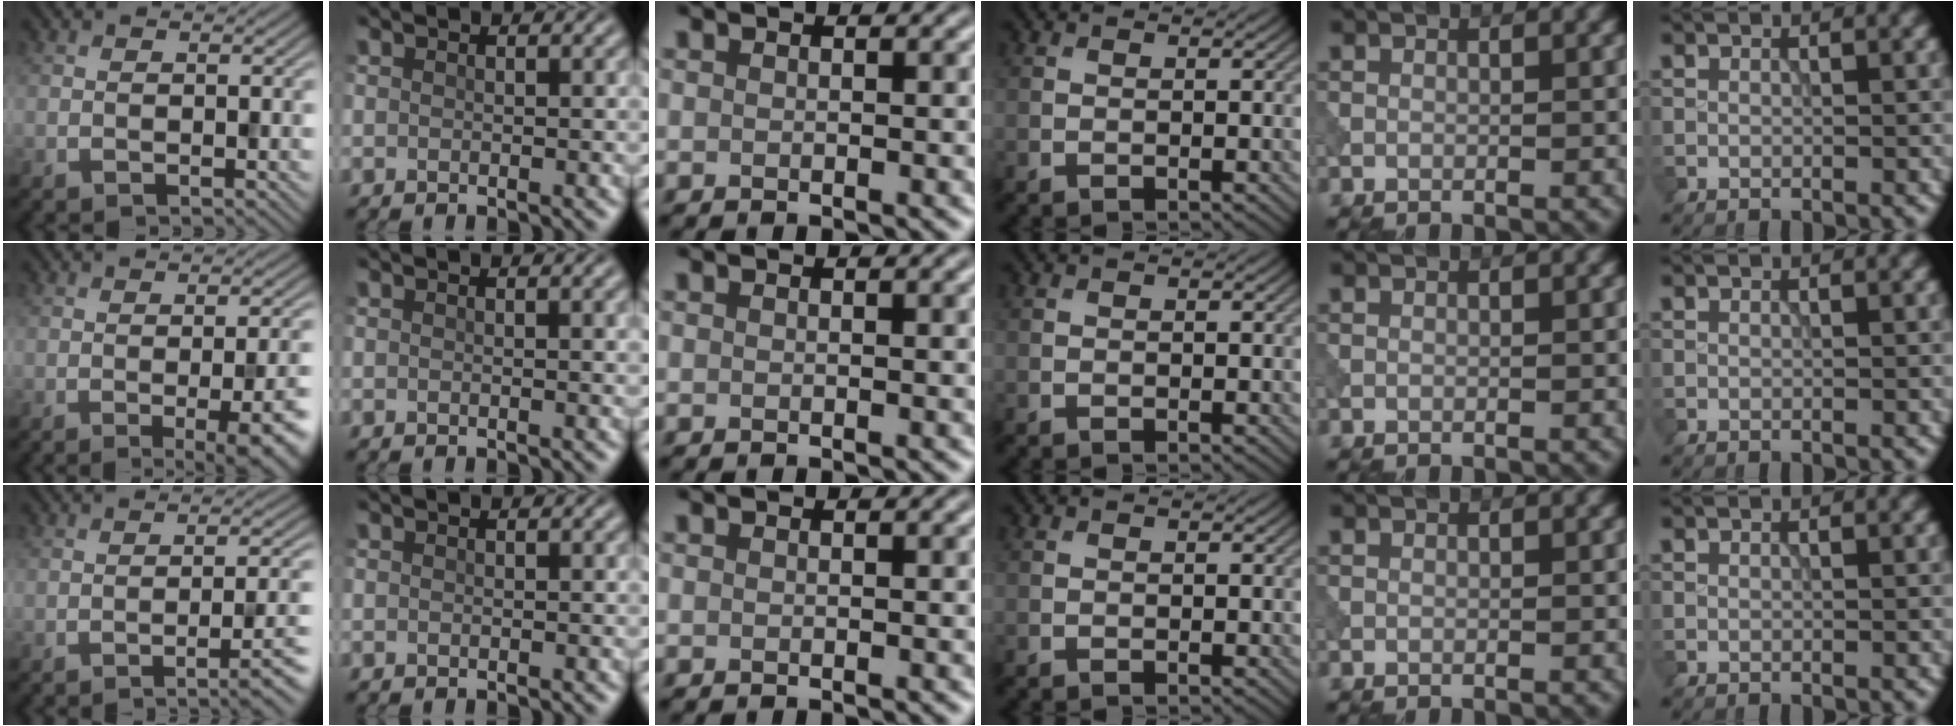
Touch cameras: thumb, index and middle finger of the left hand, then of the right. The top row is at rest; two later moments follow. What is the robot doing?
{"motion": "dispense", "object": "syringe"}